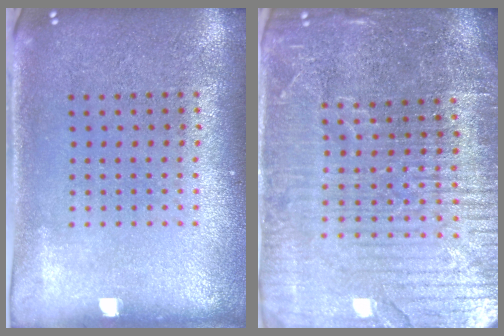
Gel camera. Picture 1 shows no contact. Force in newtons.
{"total": 5.3, "press": 4.9, "slide": 2.2}